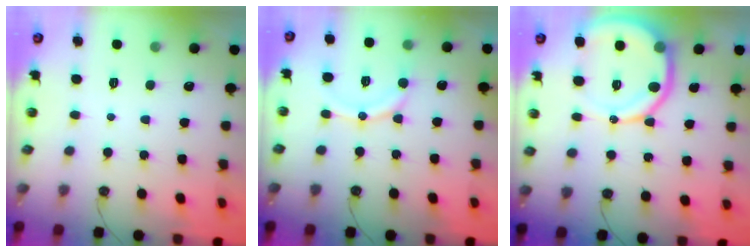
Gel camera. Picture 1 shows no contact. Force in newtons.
{"total": 11.7, "press": 11.4, "slide": 2.7}
{"total": 15.0, "press": 14.9, "slide": 1.6}